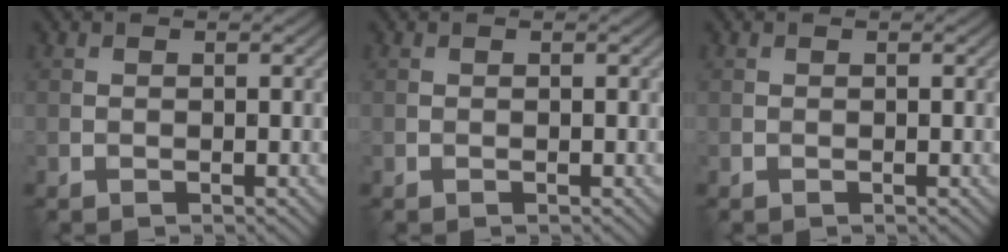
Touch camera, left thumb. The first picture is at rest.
{"total": 0.0}
{"total": 0.0}